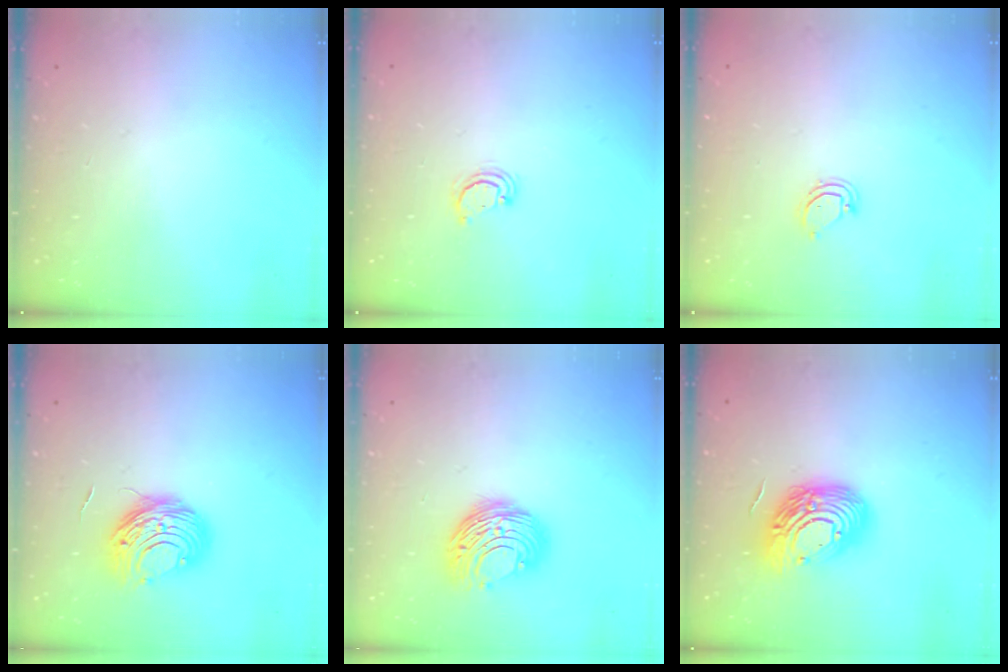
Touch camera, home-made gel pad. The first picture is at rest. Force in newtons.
{"total": 2.6, "press": 2.6, "slide": 0.3}
{"total": 3.1, "press": 3.1, "slide": 0.2}
{"total": 9.6, "press": 9.5, "slide": 1.2}
{"total": 10.4, "press": 10.4, "slide": 0.6}
{"total": 17.3, "press": 17.2, "slide": 1.2}